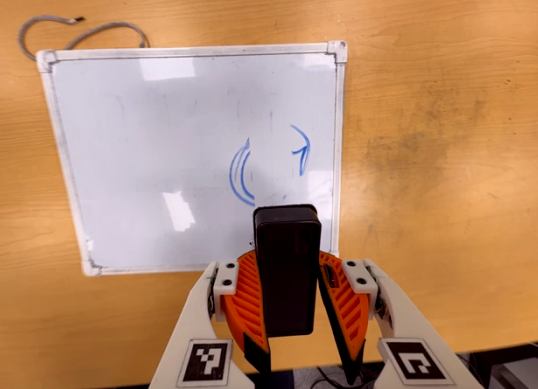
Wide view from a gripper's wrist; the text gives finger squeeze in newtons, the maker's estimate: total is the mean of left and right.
{"total": 6.9, "left": 7.7, "right": 6.2}